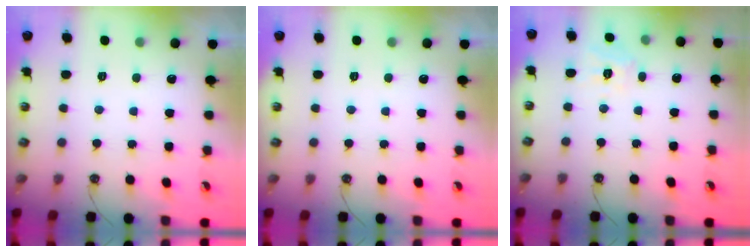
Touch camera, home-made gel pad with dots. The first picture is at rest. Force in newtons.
{"total": 0.0}
{"total": 8.4, "press": 8.4, "slide": 0.4}